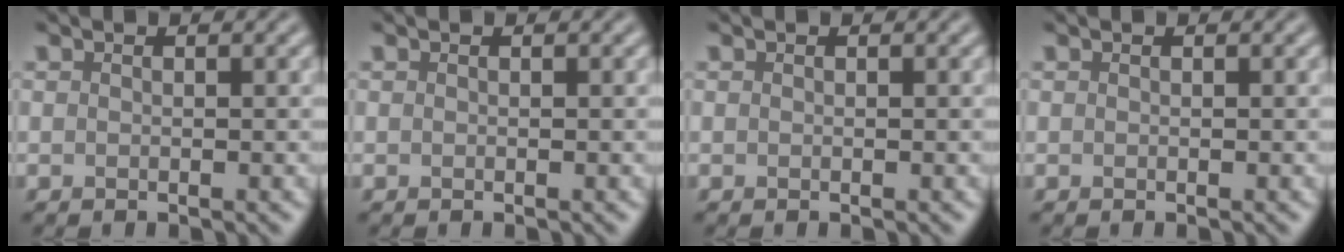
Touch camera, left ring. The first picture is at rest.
{"total": 0.0}
{"total": 0.0}
{"total": 0.0}